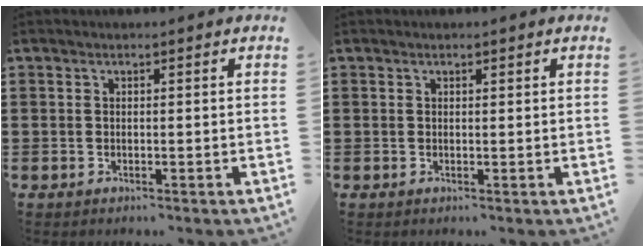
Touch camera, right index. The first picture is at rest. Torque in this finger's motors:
{"motor_torque": [-0.47, 0.33, 0.00, -0.01]}